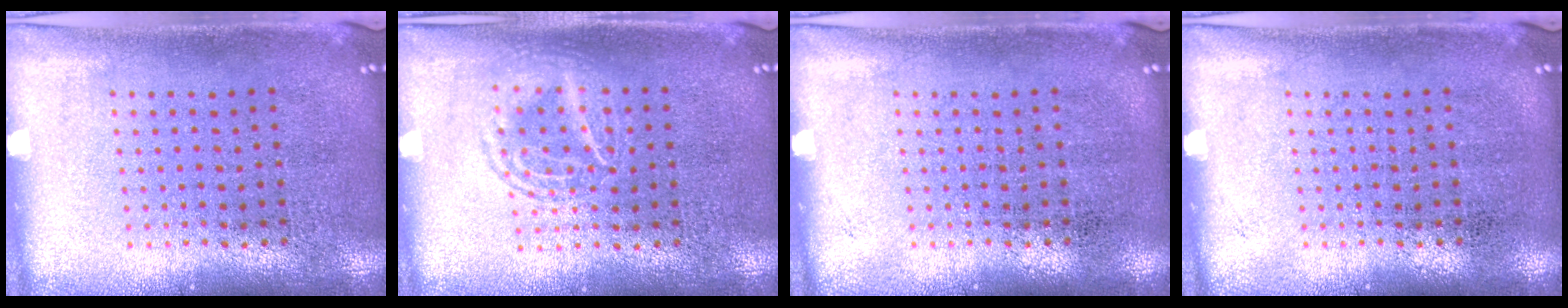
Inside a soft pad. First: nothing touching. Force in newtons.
{"total": 1.2, "press": 1.2, "slide": 0.1}
{"total": 0.0}
{"total": 0.0}